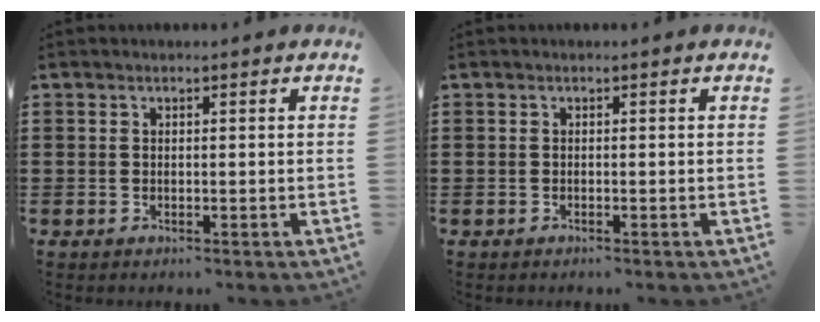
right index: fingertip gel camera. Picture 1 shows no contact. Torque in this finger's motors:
{"motor_torque": [-0.38, 0.97, -0.35, -0.21]}